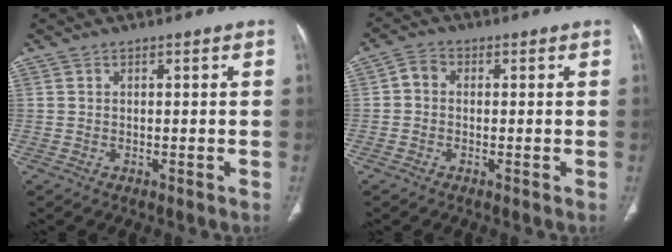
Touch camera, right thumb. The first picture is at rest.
{"total": 2.8, "force": [-0.1, 2.3, 1.7], "torque": [-0.023, 0.008, -0.013]}